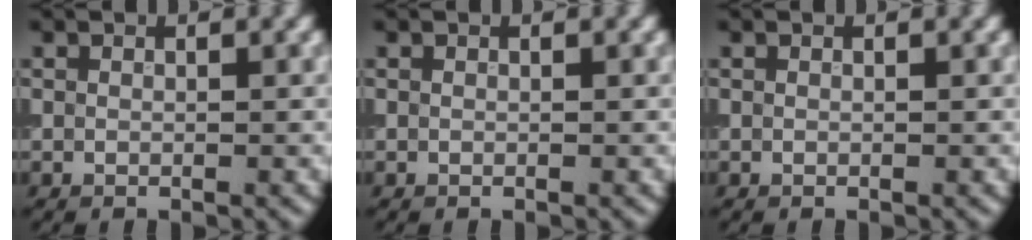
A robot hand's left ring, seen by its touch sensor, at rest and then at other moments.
{"total": 0.0}
{"total": 0.0}